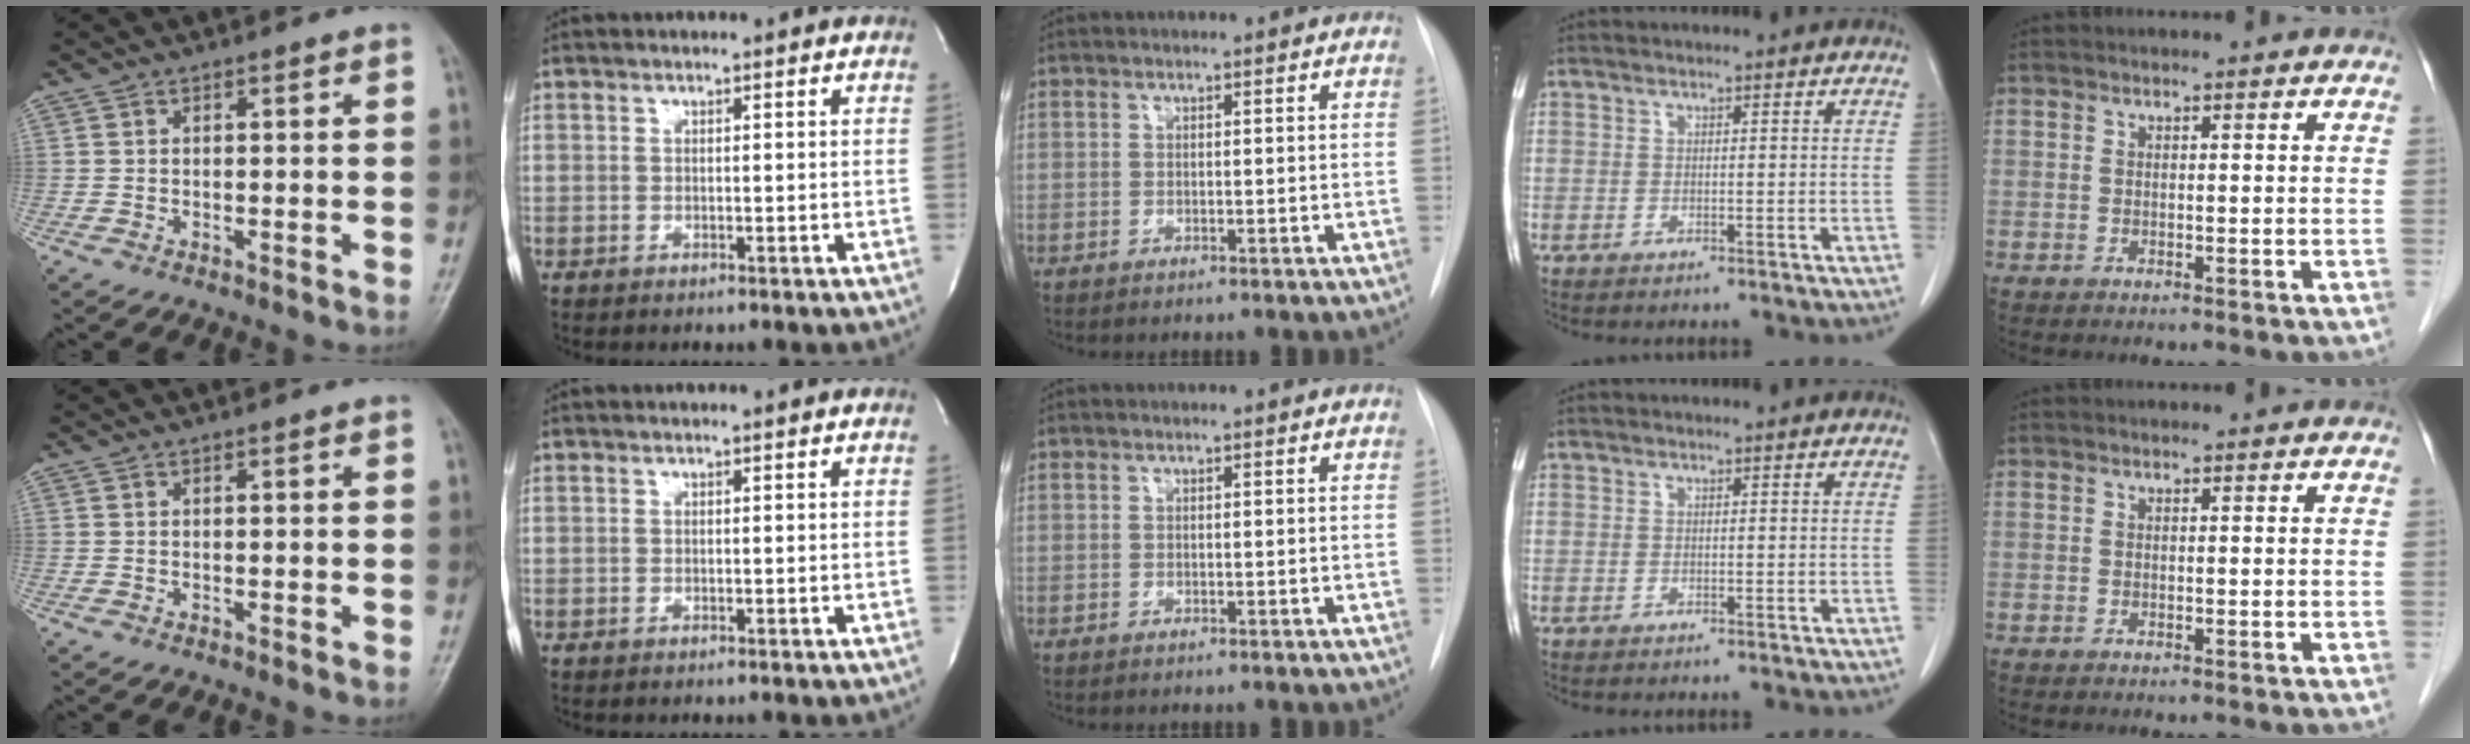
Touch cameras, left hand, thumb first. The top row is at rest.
{}